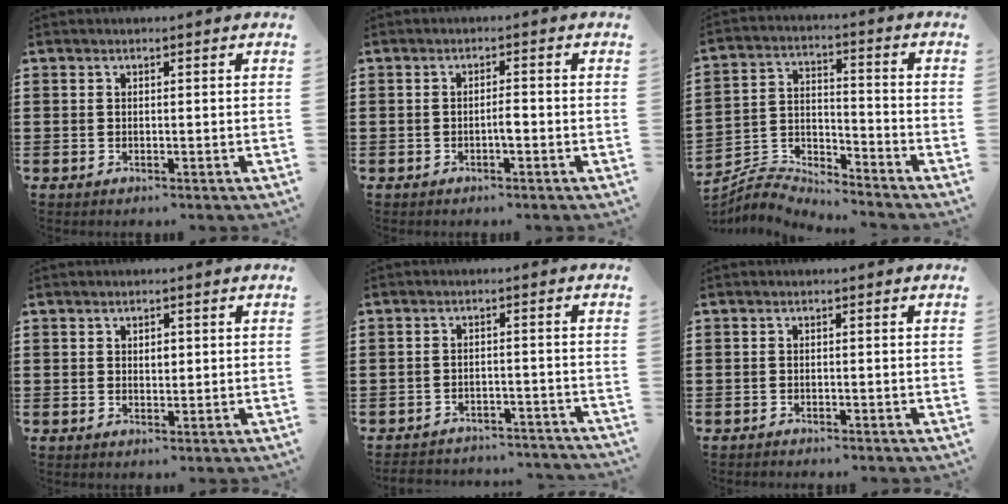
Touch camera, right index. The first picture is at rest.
{"total": 1.9, "force": [-0.7, 0.4, 1.7], "torque": [-0.033, 0.000, -0.012]}
{"total": 4.9, "force": [-4.7, 1.0, 0.4], "torque": [-0.031, -0.003, -0.102]}
{"total": 1.5, "force": [0.3, 0.9, 1.2], "torque": [-0.016, 0.004, 0.003]}
{"total": 2.9, "force": [-2.9, 0.3, 0.1], "torque": [-0.007, 0.000, -0.062]}
{"total": 0.8, "force": [-0.7, 0.1, 0.0], "torque": [-0.002, 0.000, -0.016]}